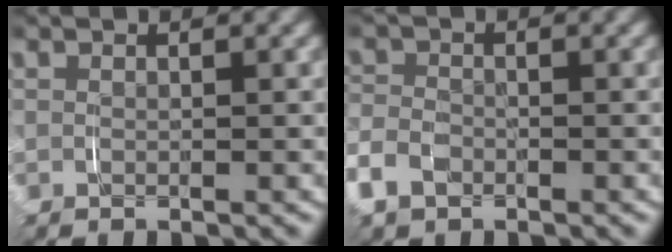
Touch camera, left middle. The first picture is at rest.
{"total": 3.3, "force": [-1.6, 2.5, 1.4], "torque": [-0.047, -0.007, -0.030]}